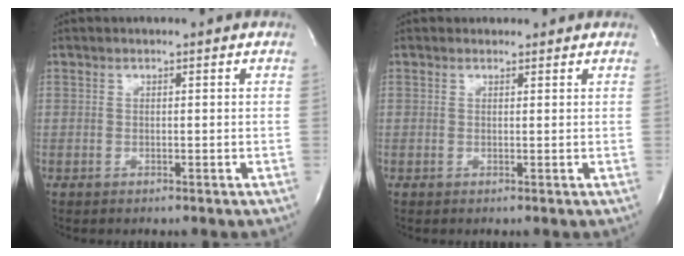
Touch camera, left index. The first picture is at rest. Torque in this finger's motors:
{"motor_torque": [0.23, -0.37, 0.07, -0.01]}